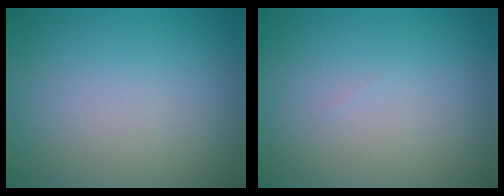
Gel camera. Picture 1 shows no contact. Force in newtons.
{"total": 0.0}